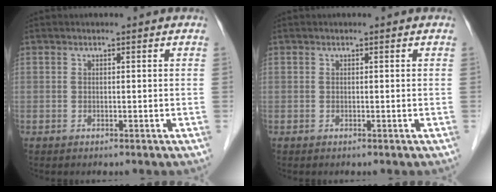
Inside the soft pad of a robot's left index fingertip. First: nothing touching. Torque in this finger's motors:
{"motor_torque": [0.00, 0.00, 0.00, 0.00]}